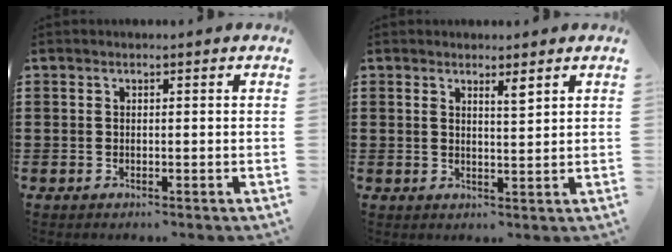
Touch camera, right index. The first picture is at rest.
{"total": 2.2, "force": [1.8, 0.2, 1.4], "torque": [-0.021, -0.003, 0.029]}